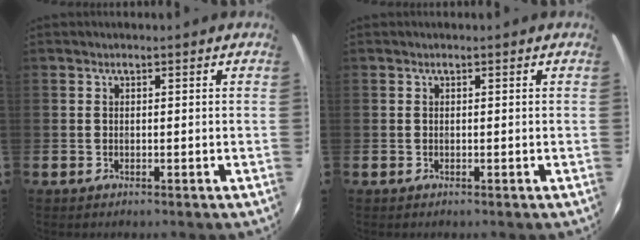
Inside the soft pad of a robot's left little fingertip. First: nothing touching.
{"total": 0.0}